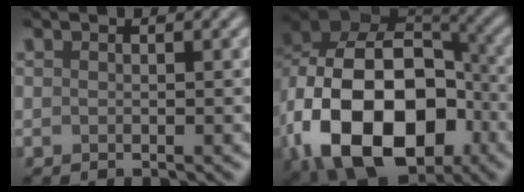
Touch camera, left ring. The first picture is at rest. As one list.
[{"total": 18.8, "force": [-4.9, 12.7, 13.0], "torque": [-0.232, -0.031, -0.073]}]